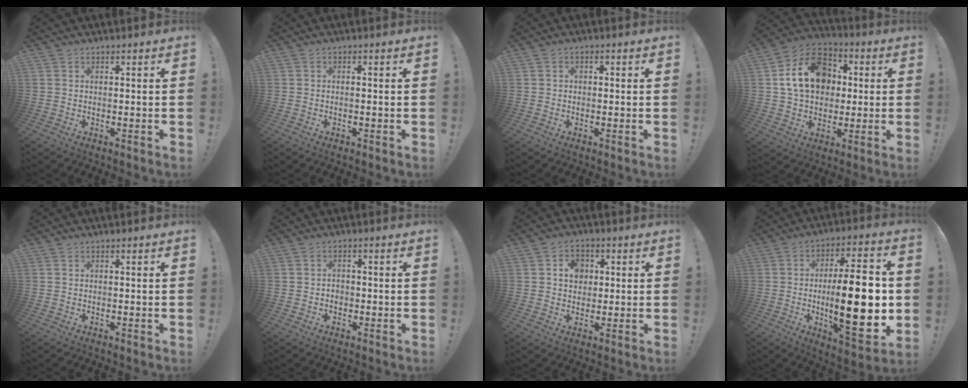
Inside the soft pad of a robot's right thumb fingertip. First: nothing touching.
{"total": 0.7, "force": [-0.5, 0.1, 0.5], "torque": [-0.009, 0.001, -0.009]}
{"total": 1.3, "force": [-0.6, 1.1, 0.5], "torque": [-0.009, 0.005, -0.011]}
{"total": 17.9, "force": [3.3, 14.0, 10.6], "torque": [-0.156, 0.009, 0.071]}
{"total": 0.0}
{"total": 1.9, "force": [-0.9, 1.5, 0.8], "torque": [-0.013, 0.004, -0.017]}
{"total": 6.8, "force": [1.6, 5.9, 2.8], "torque": [-0.030, -0.005, 0.028]}
{"total": 24.6, "force": [-1.5, 8.5, 23.1], "torque": [-0.379, -0.007, -0.025]}